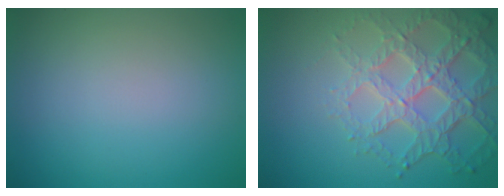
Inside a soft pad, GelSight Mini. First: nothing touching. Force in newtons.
{"total": 6.2, "press": 4.8, "slide": 3.8}